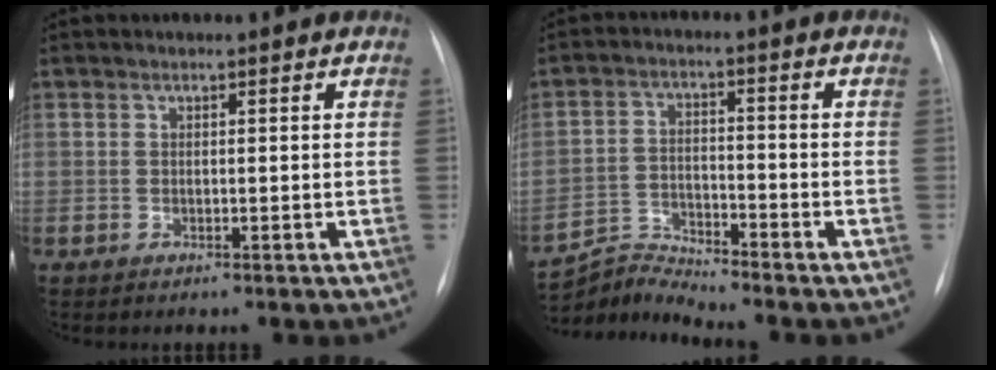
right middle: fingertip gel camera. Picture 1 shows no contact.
{"total": 6.0, "force": [-5.6, -1.8, -1.4], "torque": [0.007, -0.004, -0.105]}